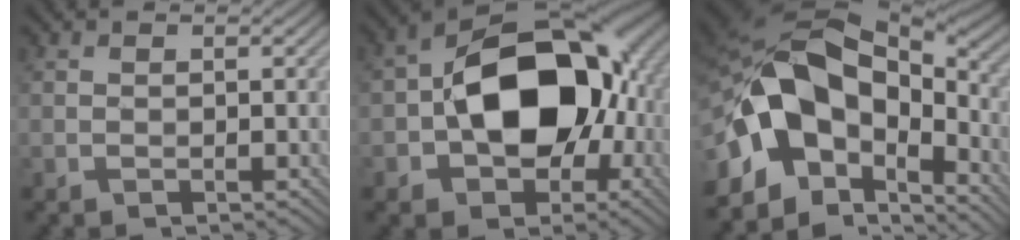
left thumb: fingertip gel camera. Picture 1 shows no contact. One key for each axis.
{"total": 16.3, "fx": -1.8, "fy": 10.9, "fz": 12.0, "tx": -0.176, "ty": 0.014, "tz": -0.046}
{"total": 16.4, "fx": -4.1, "fy": 10.5, "fz": 11.9, "tx": -0.225, "ty": -0.006, "tz": -0.073}